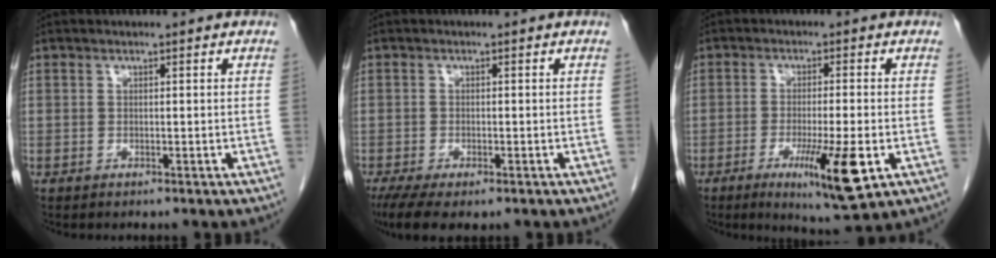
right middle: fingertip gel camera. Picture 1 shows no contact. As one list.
[{"total": 6.6, "force": [-4.2, 2.2, 4.5], "torque": [-0.077, -0.018, -0.068]}, {"total": 9.9, "force": [-3.7, 0.8, 9.1], "torque": [-0.150, -0.025, -0.054]}]